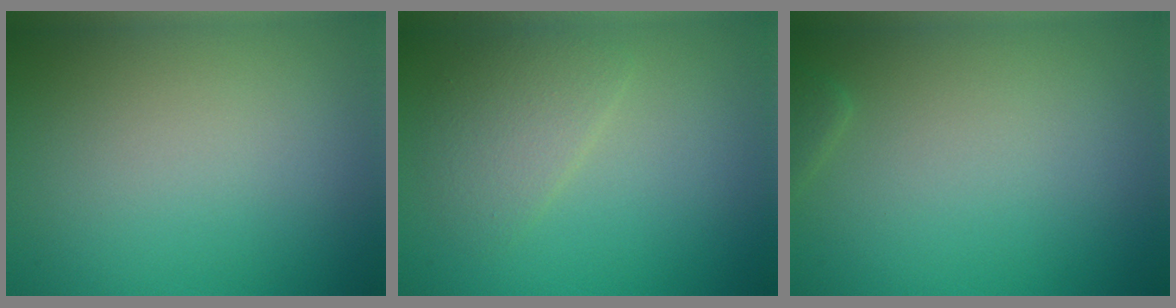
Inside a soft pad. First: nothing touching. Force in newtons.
{"total": 2.5, "press": 2.5, "slide": 0.1}
{"total": 0.8, "press": 0.8, "slide": 0.0}